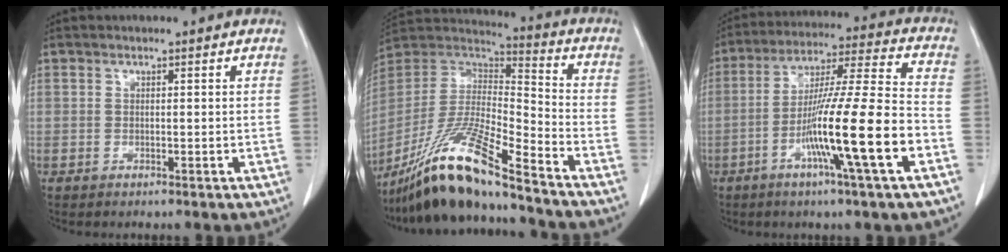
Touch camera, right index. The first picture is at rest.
{"total": 18.8, "force": [-14.9, 0.8, 11.4], "torque": [-0.246, -0.020, -0.282]}
{"total": 16.6, "force": [-6.0, -0.9, 15.5], "torque": [-0.278, -0.009, -0.108]}